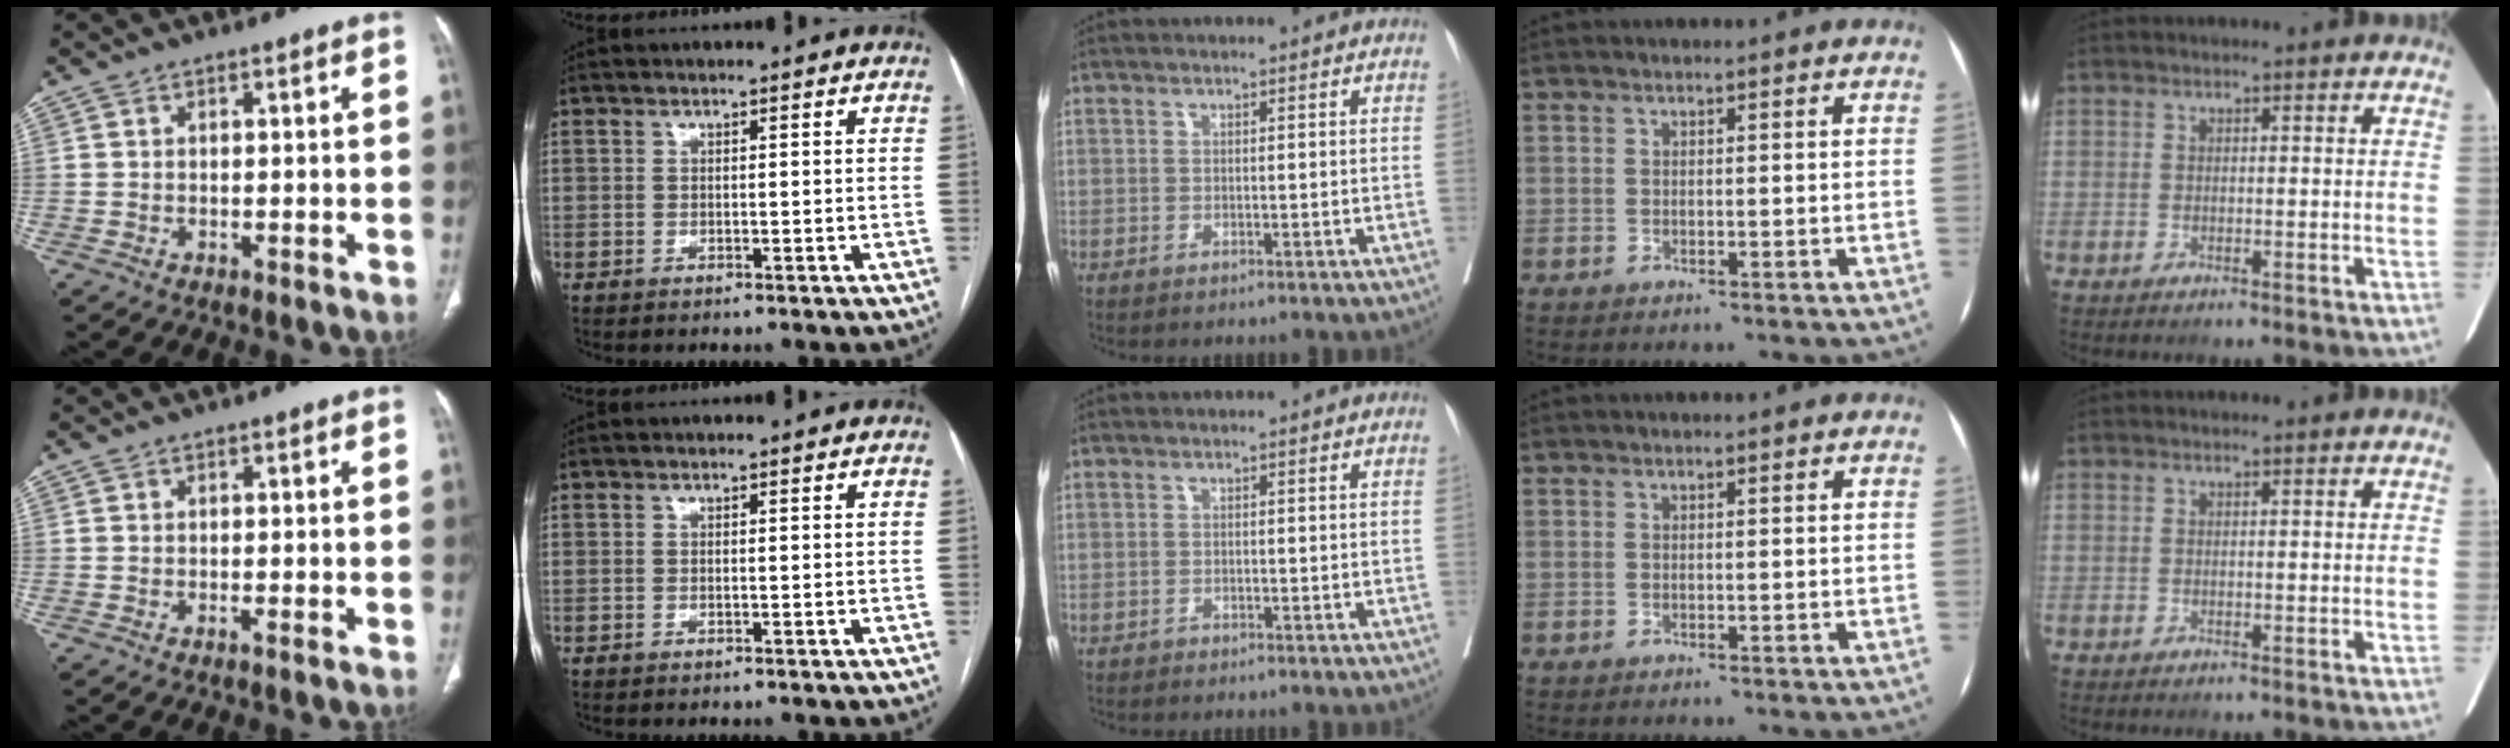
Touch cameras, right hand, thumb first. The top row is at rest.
{}